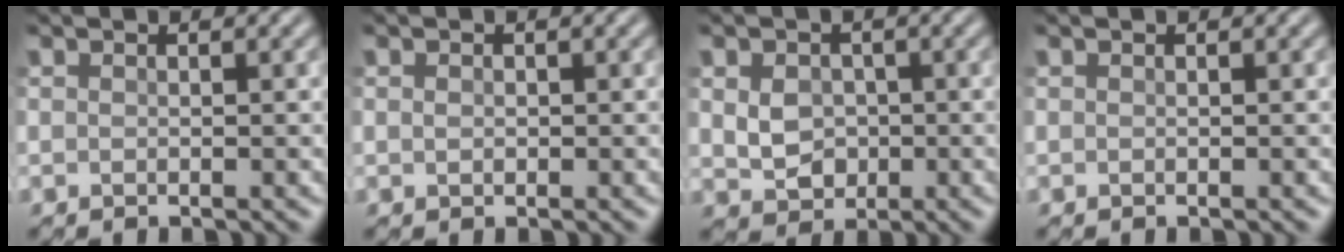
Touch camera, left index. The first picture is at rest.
{"total": 0.8, "force": [-0.1, 0.7, 0.4], "torque": [-0.007, -0.005, 0.001]}
{"total": 3.6, "force": [-0.3, 2.9, 2.1], "torque": [-0.041, -0.009, 0.001]}
{"total": 0.0}